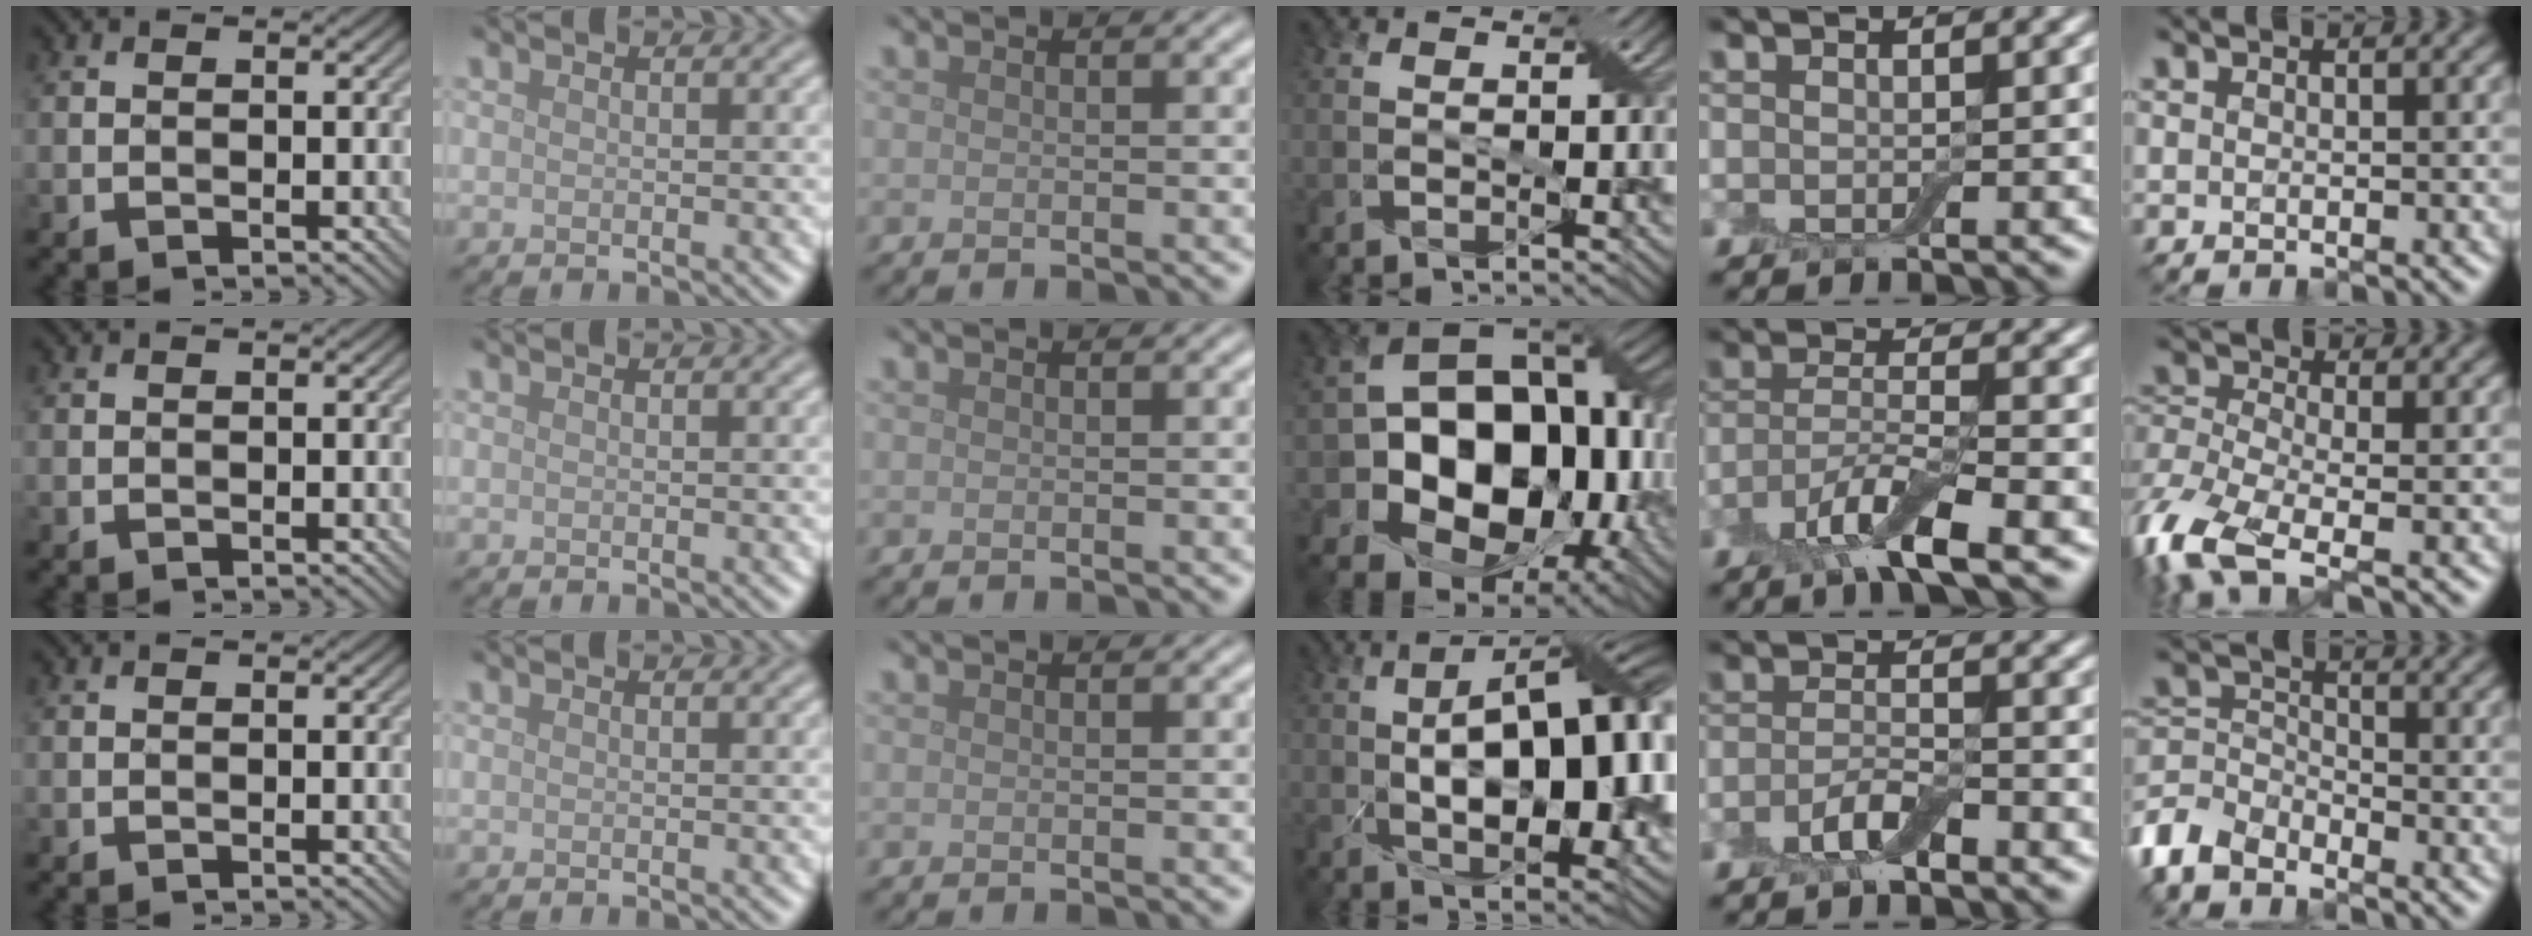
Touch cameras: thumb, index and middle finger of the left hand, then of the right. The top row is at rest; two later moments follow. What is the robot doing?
{"motion": "pour", "object": "bowl"}